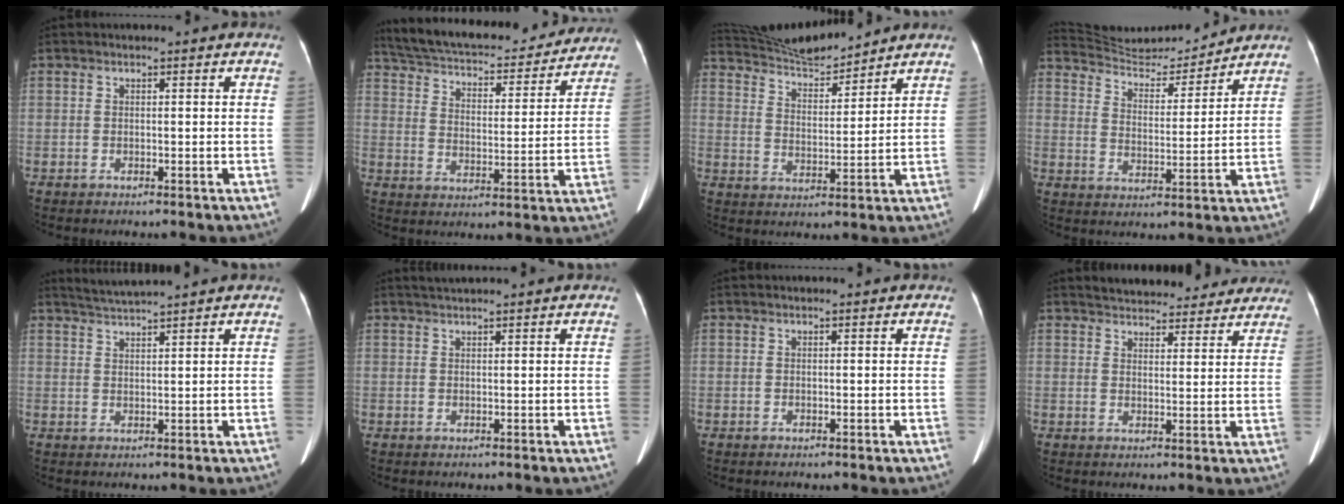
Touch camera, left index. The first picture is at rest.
{"total": 24.2, "force": [21.7, 6.2, 8.8], "torque": [-0.158, 0.003, 0.294]}
{"total": 10.7, "force": [10.4, 0.2, 2.4], "torque": [-0.056, 0.007, 0.187]}
{"total": 12.5, "force": [12.3, 1.1, 1.6], "torque": [-0.035, -0.007, 0.198]}
{"total": 3.9, "force": [3.6, -1.2, 0.8], "torque": [-0.018, 0.012, 0.069]}
{"total": 2.4, "force": [2.2, -0.4, 0.9], "torque": [-0.012, 0.021, 0.041]}
{"total": 0.0}
{"total": 16.2, "force": [14.9, 5.0, 4.1], "torque": [-0.047, 0.011, 0.180]}